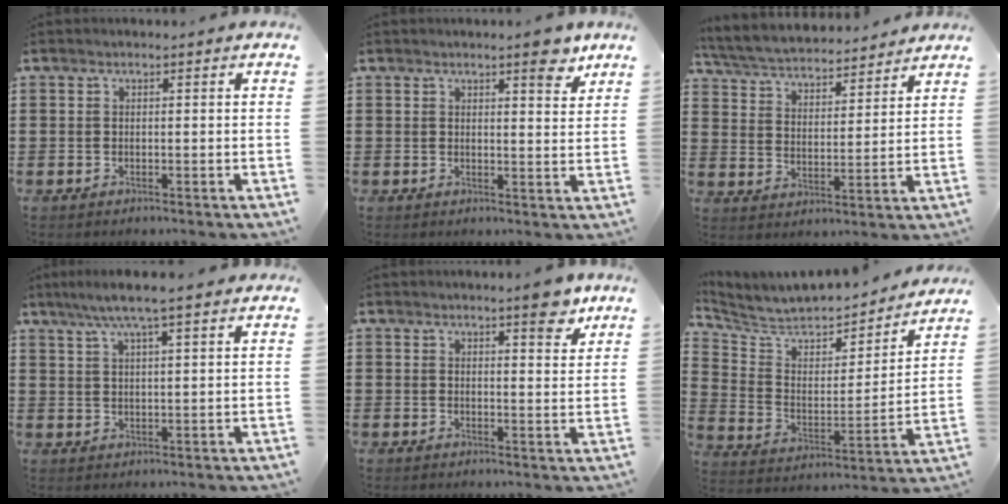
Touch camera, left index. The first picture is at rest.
{"total": 4.9, "force": [3.6, 1.0, 3.1], "torque": [-0.038, -0.013, 0.057]}
{"total": 4.4, "force": [4.4, 0.3, 0.8], "torque": [-0.039, -0.029, 0.071]}
{"total": 5.9, "force": [4.5, 0.1, 3.9], "torque": [-0.086, -0.003, 0.078]}
{"total": 5.3, "force": [4.1, 0.8, 3.3], "torque": [-0.043, -0.016, 0.066]}
{"total": 5.0, "force": [4.5, 2.0, 1.0], "torque": [-0.053, -0.043, 0.071]}